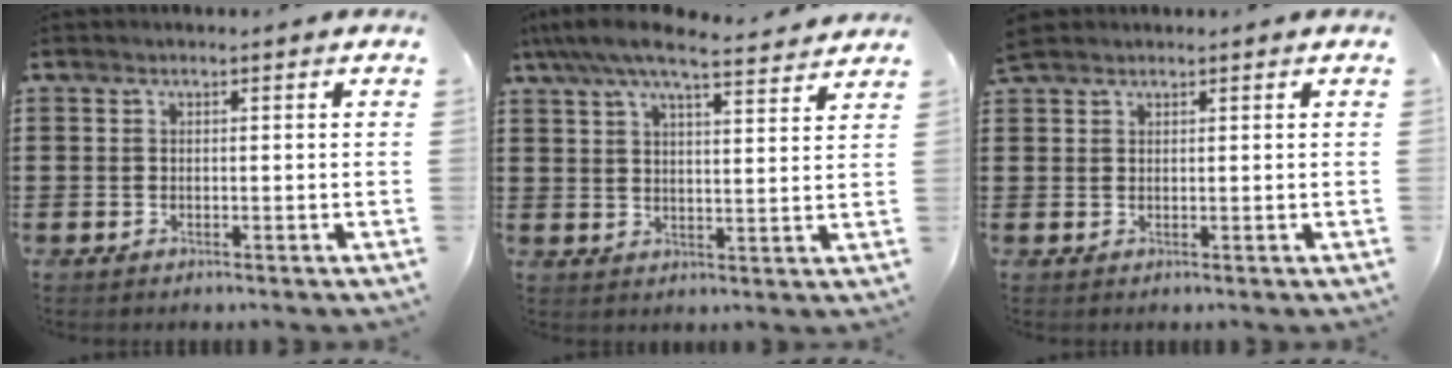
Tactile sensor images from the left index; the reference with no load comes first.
{"total": 7.1, "force": [6.1, 0.7, 3.4], "torque": [-0.087, -0.027, 0.109]}
{"total": 1.8, "force": [1.5, 0.7, 0.6], "torque": [-0.017, 0.004, 0.031]}